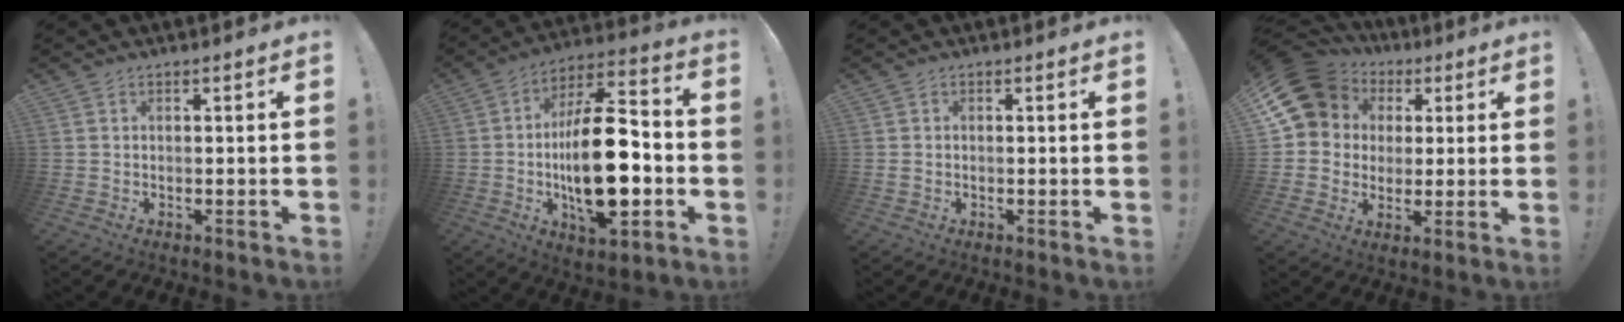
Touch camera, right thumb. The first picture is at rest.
{"total": 23.9, "force": [-3.8, 10.5, 21.1], "torque": [-0.364, 0.012, -0.059]}
{"total": 0.8, "force": [-0.1, 0.4, 0.7], "torque": [-0.013, 0.001, -0.002]}
{"total": 14.7, "force": [4.9, 12.2, 6.6], "torque": [-0.108, -0.025, 0.102]}